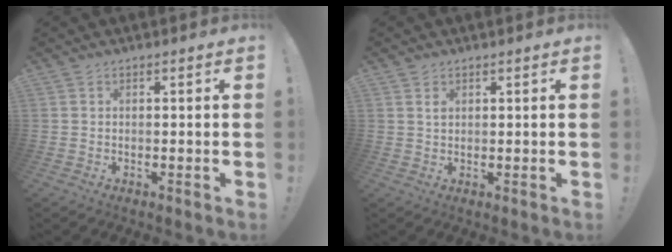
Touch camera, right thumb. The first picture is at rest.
{"total": 1.3, "force": [0.8, 0.8, 0.6], "torque": [0.001, -0.004, 0.013]}